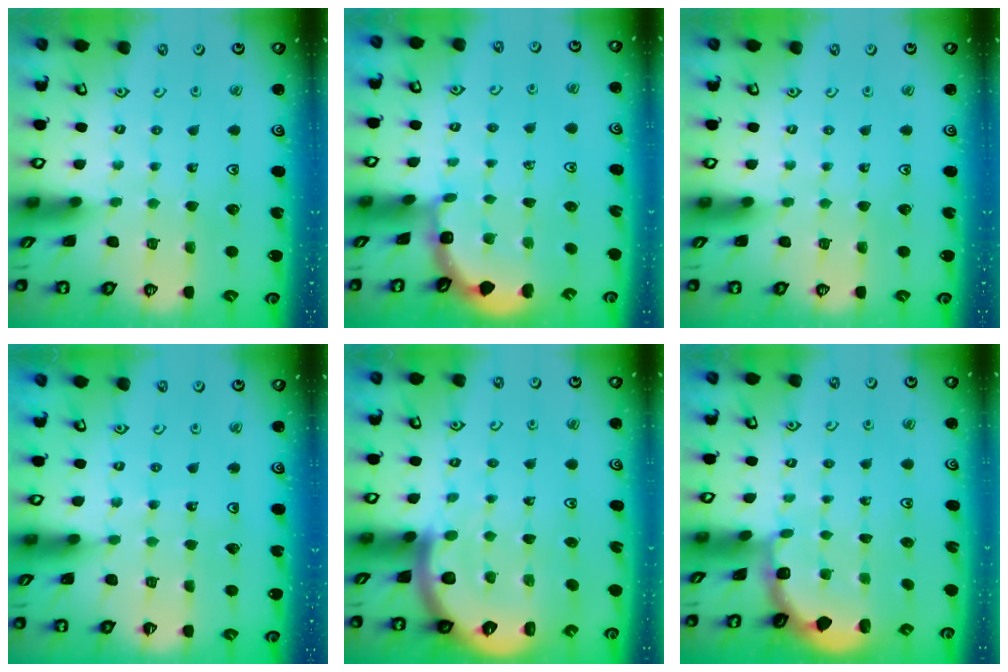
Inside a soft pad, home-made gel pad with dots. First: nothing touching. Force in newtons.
{"total": 1.9, "press": 1.9, "slide": 0.3}
{"total": 0.0}
{"total": 4.3, "press": 4.3, "slide": 0.1}
{"total": 7.7, "press": 7.6, "slide": 1.3}
{"total": 1.8, "press": 1.6, "slide": 0.7}